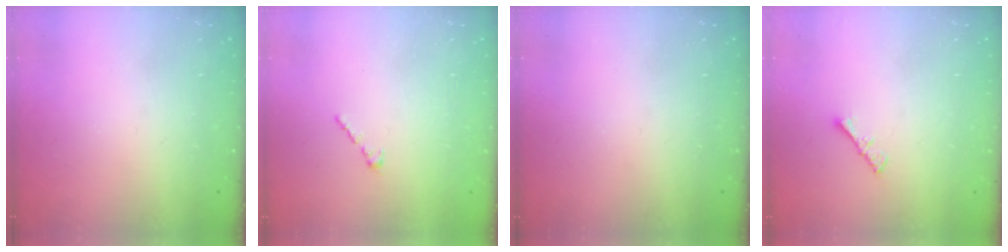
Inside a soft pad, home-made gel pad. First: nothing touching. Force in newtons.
{"total": 1.7, "press": 1.7, "slide": 0.5}
{"total": 0.0}
{"total": 1.1, "press": 1.1, "slide": 0.4}